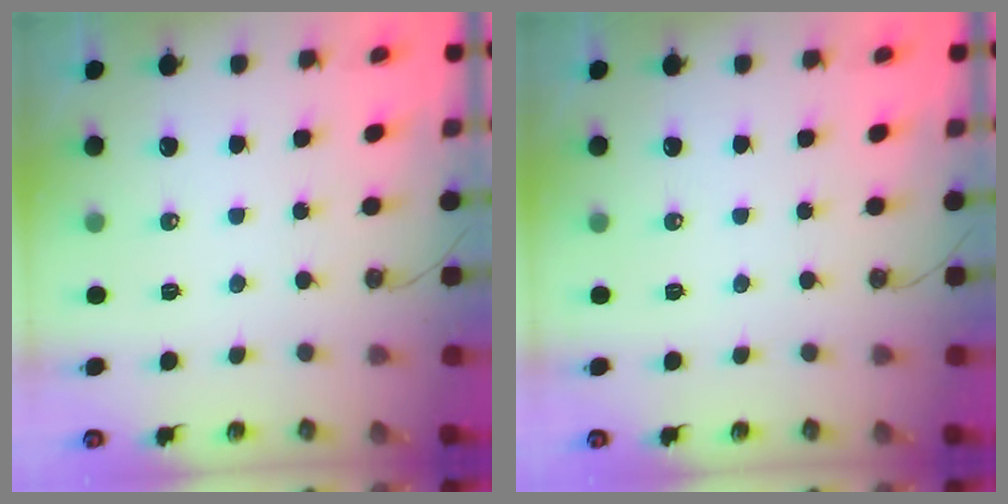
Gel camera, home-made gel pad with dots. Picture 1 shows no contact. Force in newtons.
{"total": 0.0}